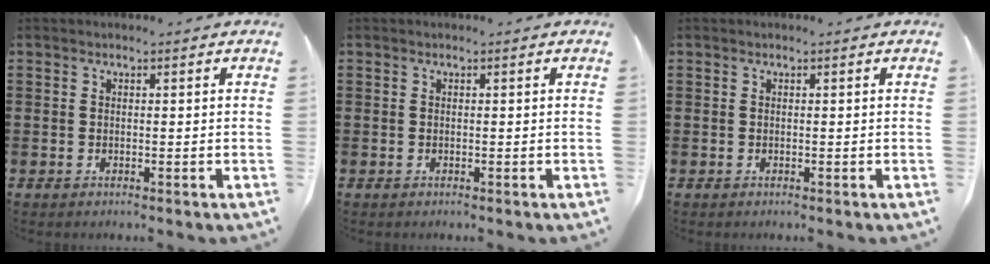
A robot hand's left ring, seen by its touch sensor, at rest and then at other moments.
{"total": 0.0}
{"total": 0.0}